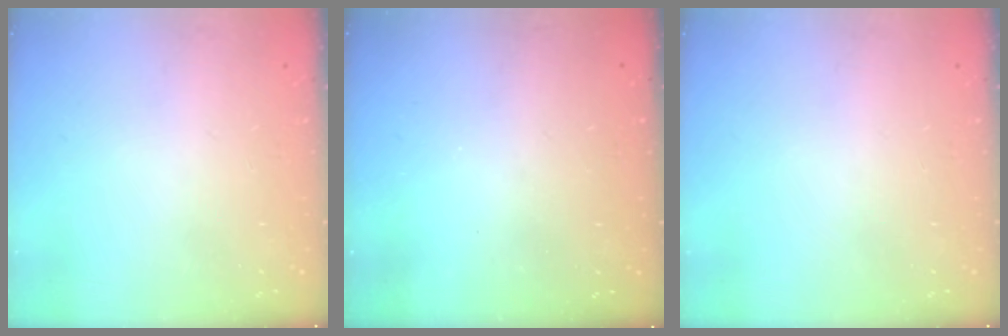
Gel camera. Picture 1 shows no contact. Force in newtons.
{"total": 3.3, "press": 3.3, "slide": 0.1}
{"total": 0.0}